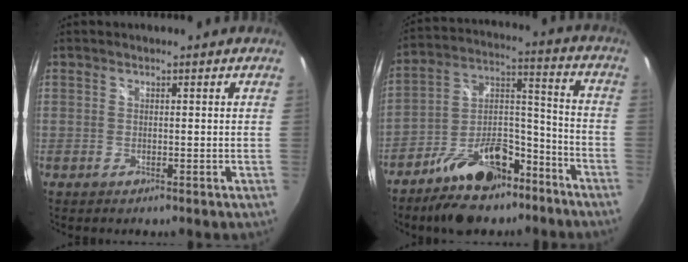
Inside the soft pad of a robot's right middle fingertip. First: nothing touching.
{"total": 16.5, "force": [-11.2, 8.2, 8.8], "torque": [-0.161, 0.040, -0.171]}